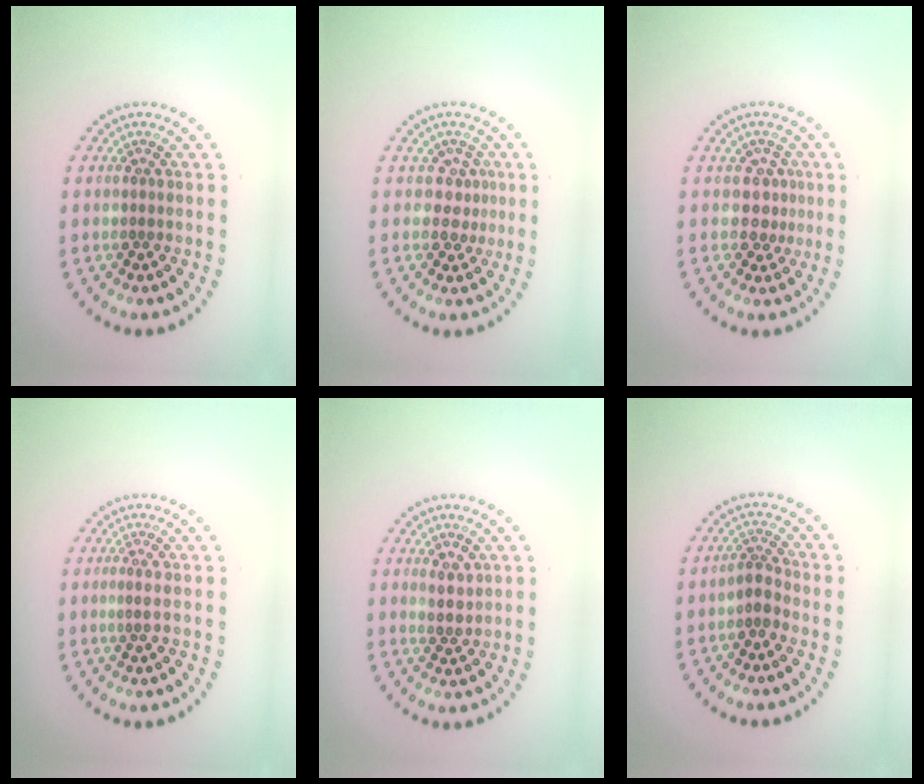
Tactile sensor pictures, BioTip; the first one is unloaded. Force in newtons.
{"total": 2.1, "press": 1.4, "slide": 1.6}
{"total": 2.0, "press": 1.6, "slide": 1.3}
{"total": 0.7, "press": 0.4, "slide": 0.6}
{"total": 1.6, "press": 1.5, "slide": 0.6}
{"total": 1.6, "press": 1.3, "slide": 1.0}